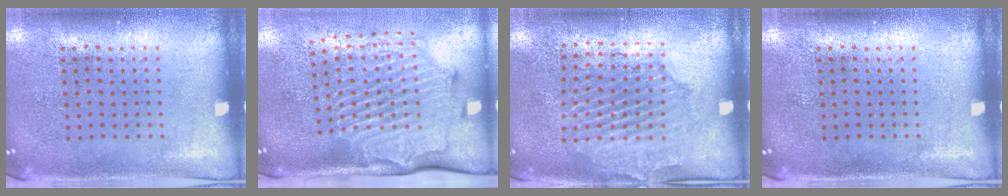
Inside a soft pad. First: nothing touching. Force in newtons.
{"total": 2.9, "press": 2.2, "slide": 1.9}
{"total": 1.6, "press": 1.6, "slide": 0.2}
{"total": 0.0}